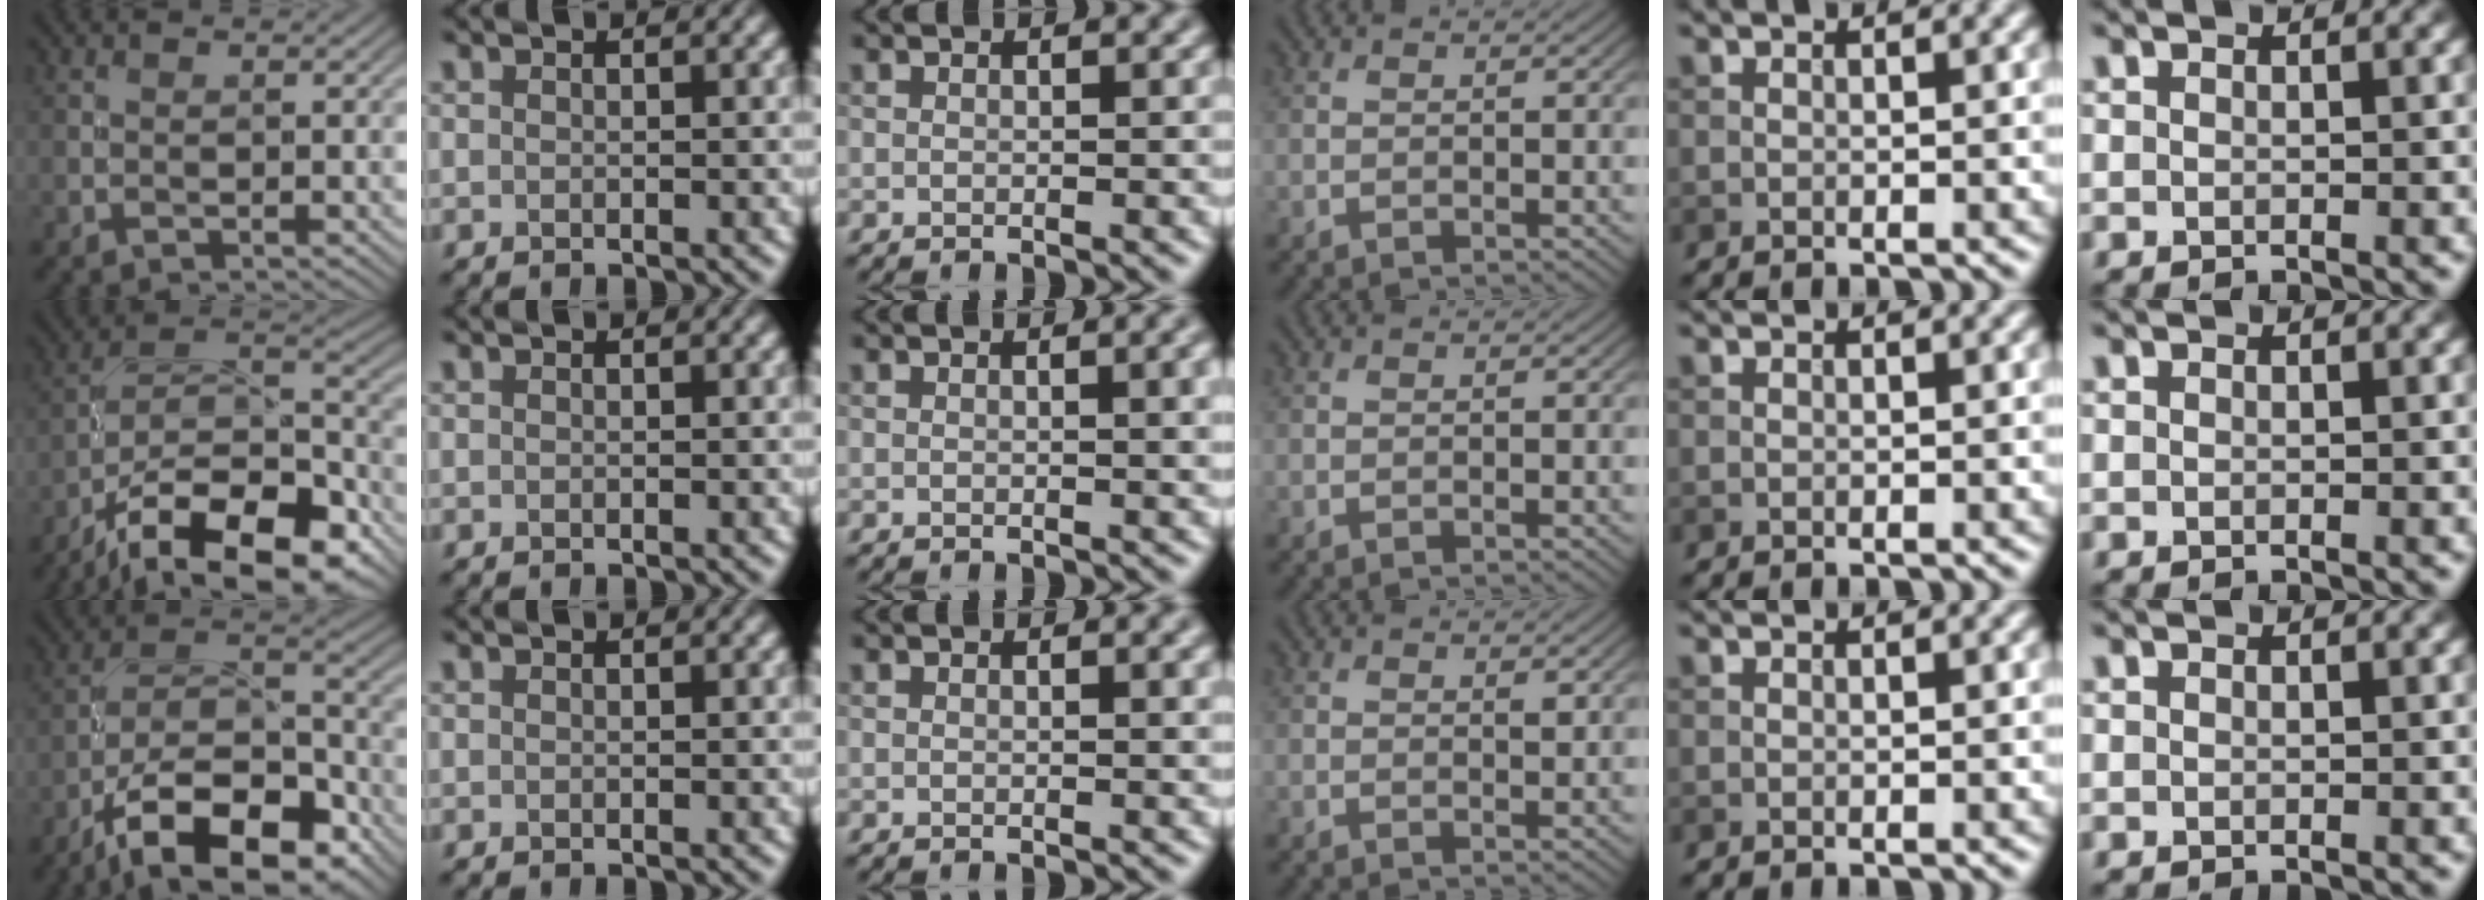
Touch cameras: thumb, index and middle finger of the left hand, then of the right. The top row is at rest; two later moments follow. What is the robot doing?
{"motion": "screw", "object": "medicine bottle"}